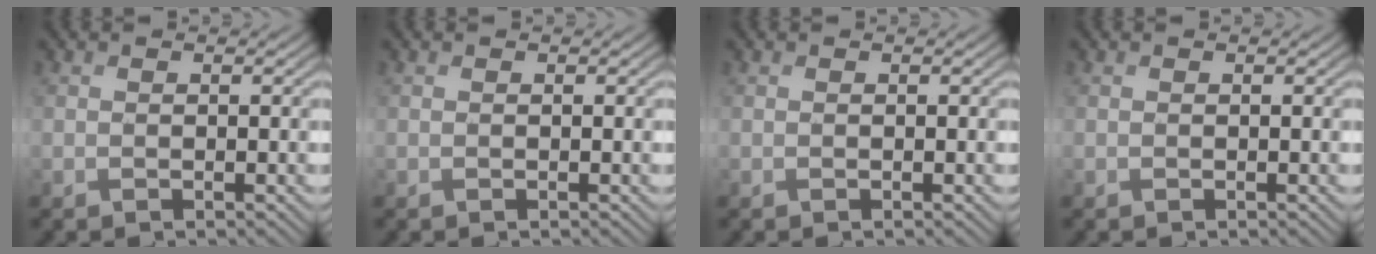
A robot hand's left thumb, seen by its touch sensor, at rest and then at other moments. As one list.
[{"total": 0.0}, {"total": 0.0}, {"total": 0.0}]